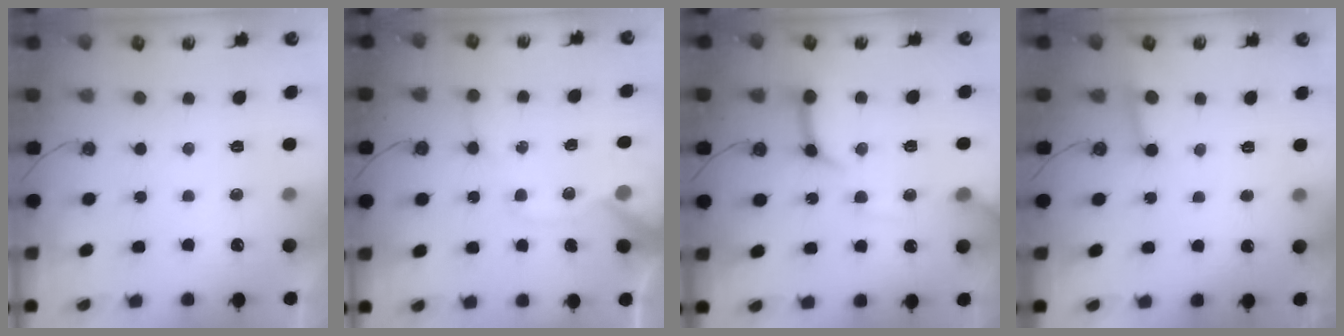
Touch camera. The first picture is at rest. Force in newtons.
{"total": 12.8, "press": 12.7, "slide": 1.6}
{"total": 13.9, "press": 13.8, "slide": 1.7}
{"total": 2.8, "press": 2.7, "slide": 0.6}